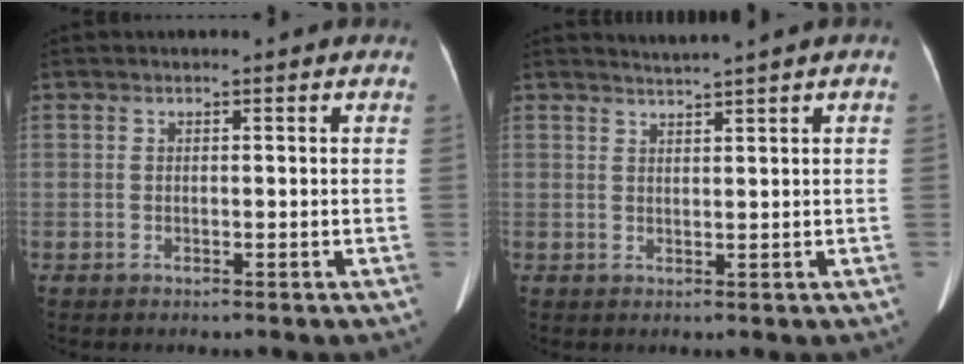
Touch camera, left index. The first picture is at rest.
{"total": 1.8, "force": [1.6, -0.8, 0.3], "torque": [-0.005, 0.000, 0.033]}